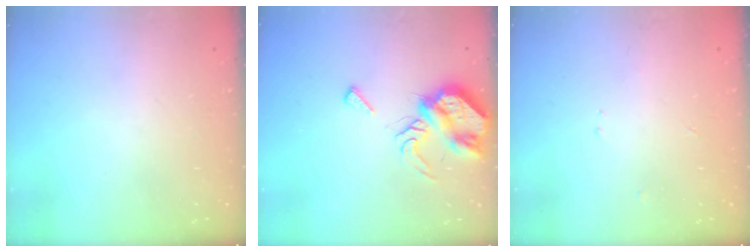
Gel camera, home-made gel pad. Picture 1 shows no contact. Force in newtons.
{"total": 8.8, "press": 8.8, "slide": 1.0}
{"total": 2.4, "press": 2.4, "slide": 0.3}